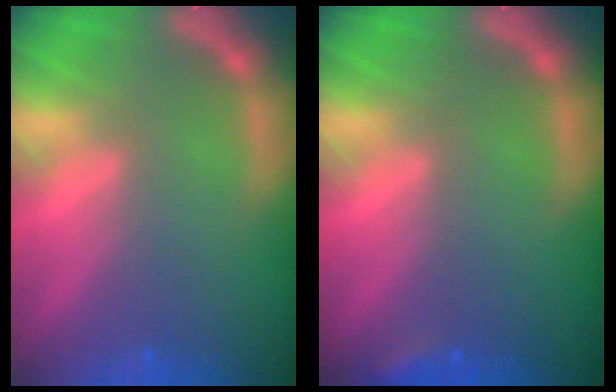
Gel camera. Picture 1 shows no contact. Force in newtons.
{"total": 1.4}